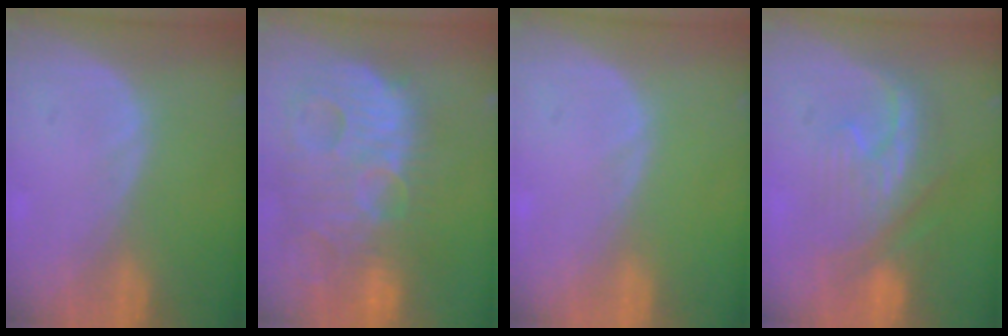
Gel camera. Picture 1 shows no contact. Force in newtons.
{"total": 14.6, "press": 12.6, "slide": 7.3}
{"total": 0.0}
{"total": 8.0, "press": 8.0, "slide": 1.0}